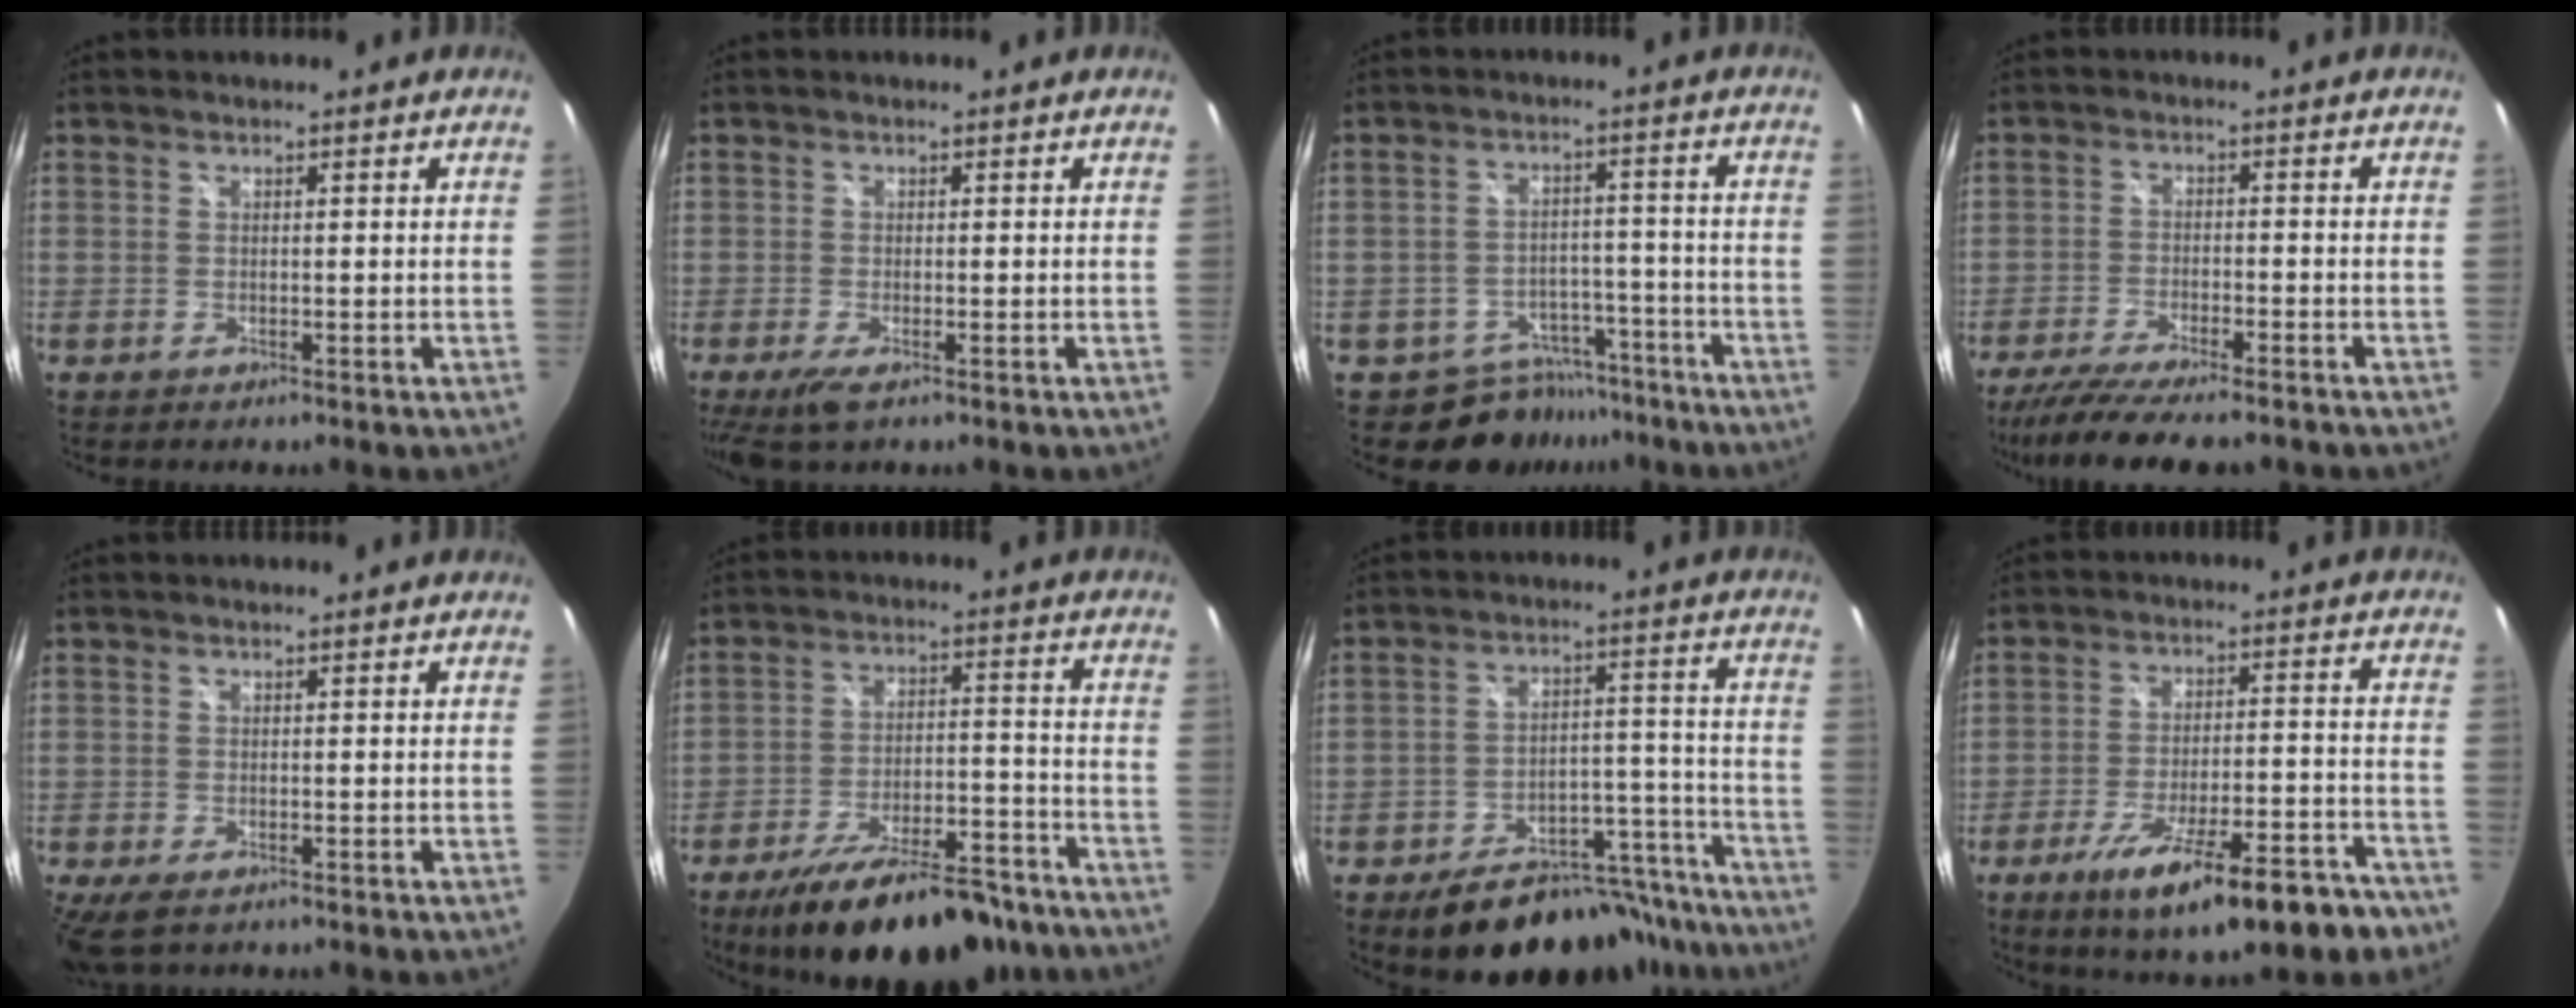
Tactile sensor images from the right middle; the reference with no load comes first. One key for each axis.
{"total": 3.6, "fx": -2.1, "fy": 0.6, "fz": 2.9, "tx": -0.062, "ty": -0.016, "tz": -0.037}
{"total": 9.1, "fx": -7.3, "fy": 5.4, "fz": 1.0, "tx": -0.023, "ty": 0.020, "tz": -0.089}
{"total": 13.5, "fx": -11.4, "fy": 2.1, "fz": 6.9, "tx": -0.146, "ty": -0.041, "tz": -0.184}
{"total": 5.4, "fx": -3.6, "fy": 2.2, "fz": 3.3, "tx": -0.074, "ty": -0.026, "tz": -0.059}
{"total": 22.3, "fx": -17.7, "fy": 6.4, "fz": 12.0, "tx": -0.208, "ty": -0.026, "tz": -0.257}
{"total": 22.3, "fx": -19.2, "fy": 8.3, "fz": 7.6, "tx": -0.114, "ty": 0.045, "tz": -0.239}
{"total": 19.7, "fx": -13.7, "fy": 4.8, "fz": 13.3, "tx": -0.217, "ty": -0.037, "tz": -0.195}